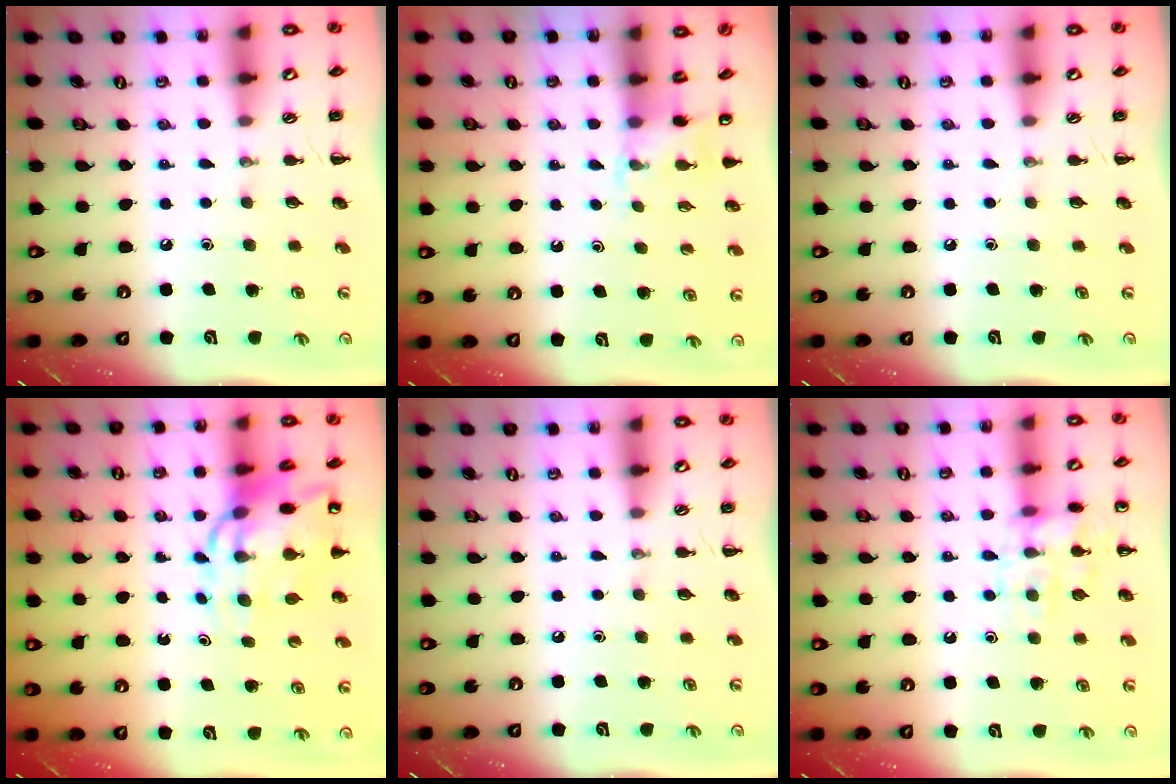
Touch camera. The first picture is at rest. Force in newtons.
{"total": 4.4, "press": 4.2, "slide": 1.2}
{"total": 0.0}
{"total": 12.1, "press": 11.7, "slide": 3.3}
{"total": 0.0}
{"total": 11.3, "press": 11.3, "slide": 0.5}